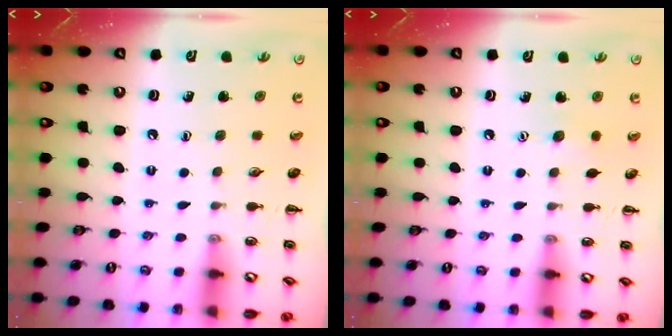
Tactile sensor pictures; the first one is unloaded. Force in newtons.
{"total": 2.8, "press": 2.8, "slide": 0.7}